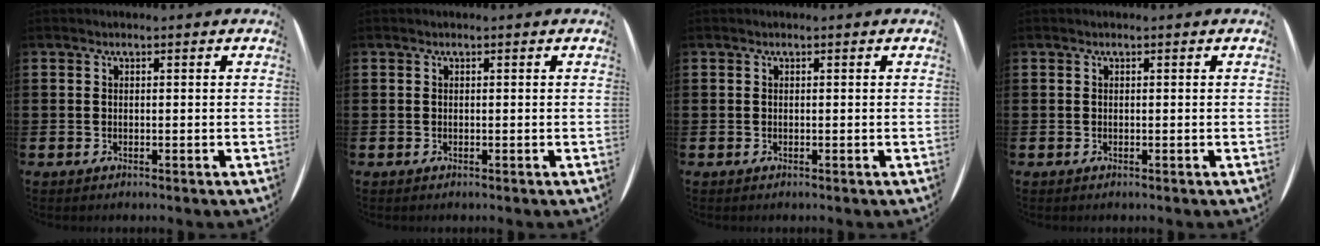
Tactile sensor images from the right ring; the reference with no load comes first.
{"total": 0.0}
{"total": 0.0}
{"total": 0.0}